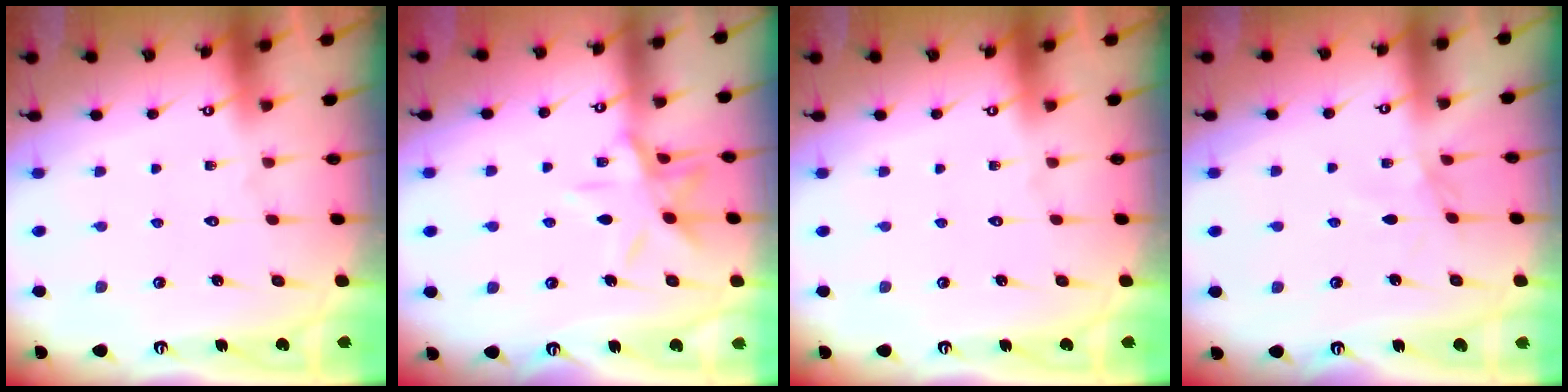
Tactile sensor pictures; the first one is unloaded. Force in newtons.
{"total": 10.6, "press": 10.6, "slide": 0.8}
{"total": 0.0}
{"total": 2.0, "press": 1.9, "slide": 0.4}